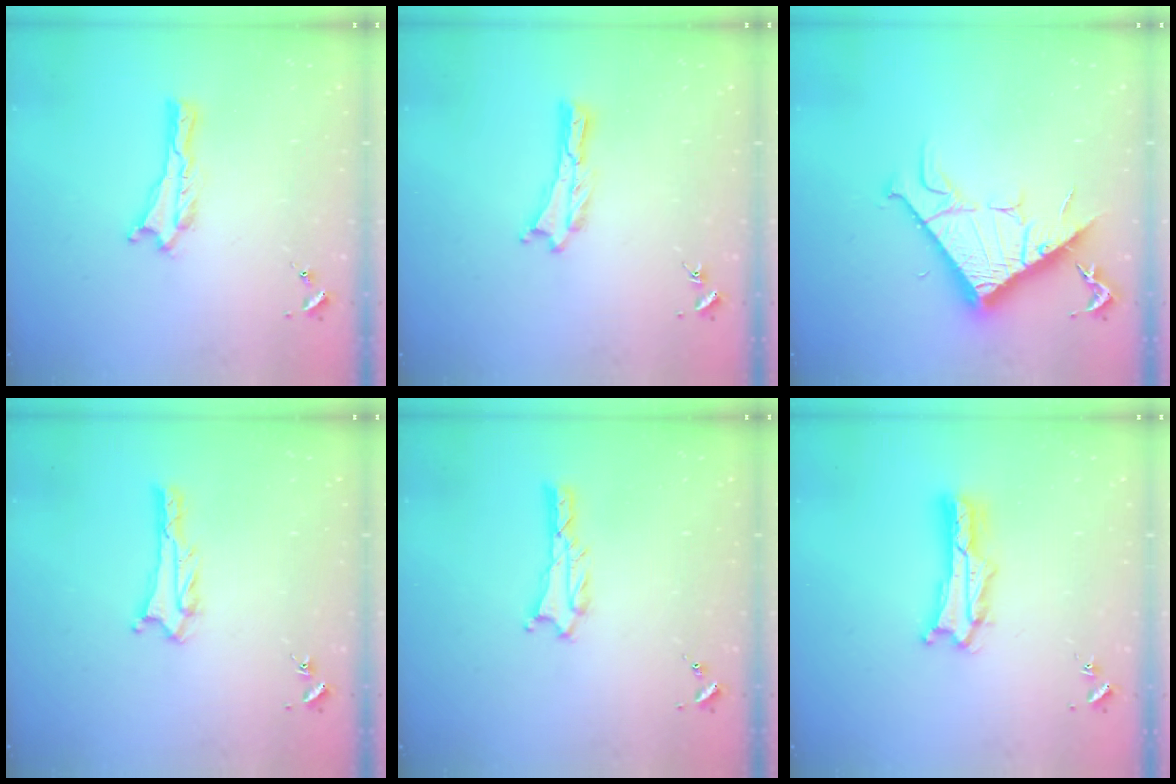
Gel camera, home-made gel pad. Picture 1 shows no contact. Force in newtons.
{"total": 0.0}
{"total": 11.9, "press": 11.9, "slide": 0.2}
{"total": 2.7, "press": 2.7, "slide": 0.2}
{"total": 1.3, "press": 1.3, "slide": 0.3}
{"total": 2.0, "press": 2.0, "slide": 0.3}